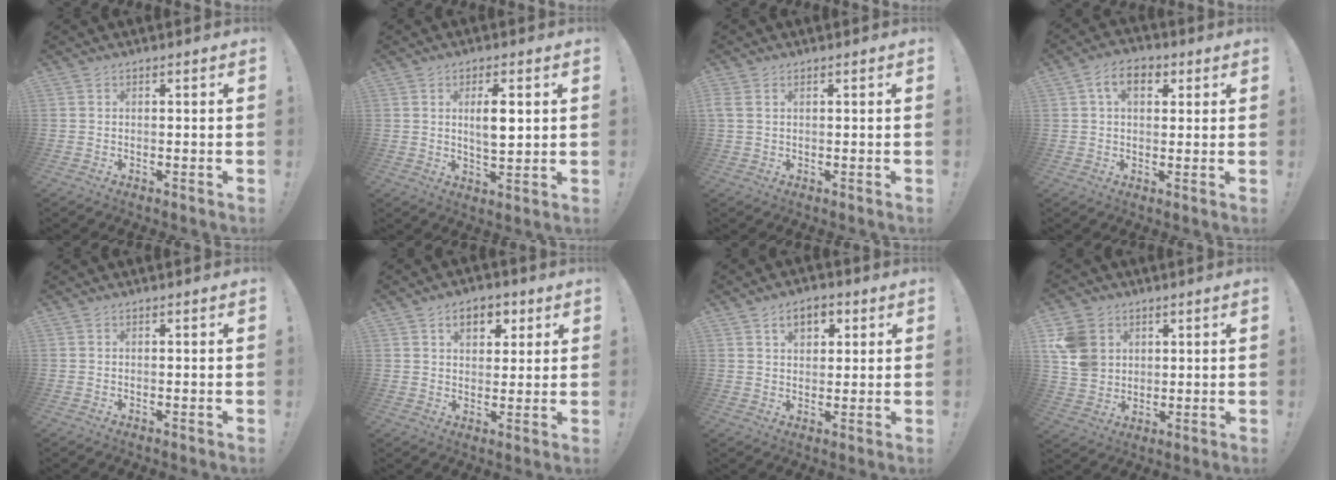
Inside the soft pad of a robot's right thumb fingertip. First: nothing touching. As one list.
[{"total": 6.7, "force": [1.6, 2.3, 6.1], "torque": [-0.089, -0.009, 0.022]}, {"total": 1.7, "force": [0.7, 1.1, 1.0], "torque": [-0.024, 0.004, 0.015]}, {"total": 8.3, "force": [2.8, 5.3, 5.7], "torque": [-0.086, 0.009, 0.050]}, {"total": 0.0}, {"total": 7.9, "force": [3.5, 5.4, 4.5], "torque": [-0.056, -0.008, 0.062]}, {"total": 6.6, "force": [2.9, 4.5, 3.8], "torque": [-0.046, -0.002, 0.049]}, {"total": 11.0, "force": [3.8, 9.4, 4.4], "torque": [-0.084, -0.017, 0.078]}]